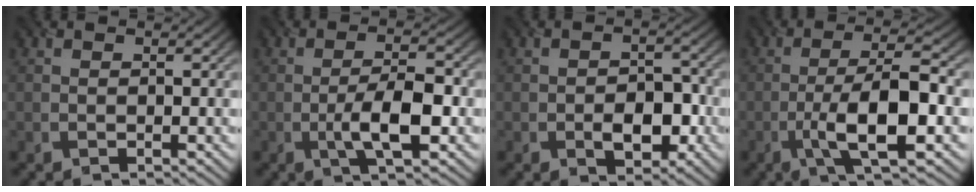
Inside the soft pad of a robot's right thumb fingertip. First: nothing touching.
{"total": 6.4, "force": [-2.1, 1.8, 5.7], "torque": [-0.102, 0.005, -0.041]}
{"total": 4.6, "force": [-1.8, 2.7, 3.2], "torque": [-0.048, -0.006, -0.027]}
{"total": 9.3, "force": [-3.1, 2.3, 8.4], "torque": [-0.142, 0.011, -0.063]}